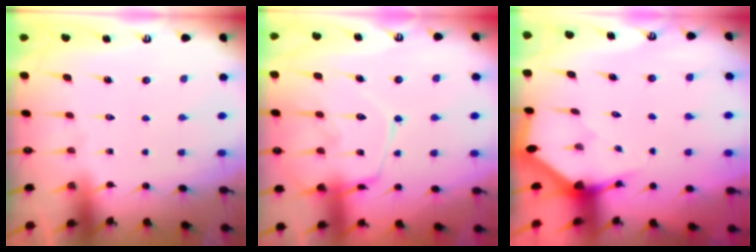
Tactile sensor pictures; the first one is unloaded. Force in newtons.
{"total": 14.9, "press": 14.8, "slide": 1.3}
{"total": 3.2, "press": 3.2, "slide": 0.2}